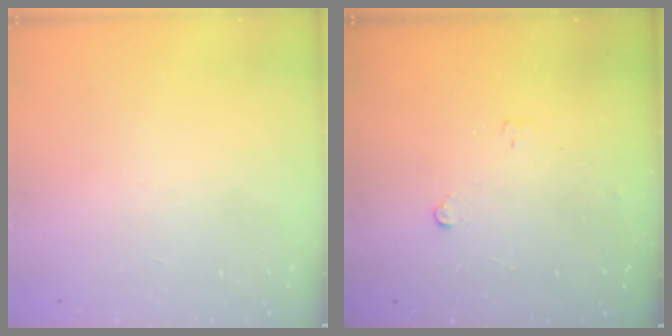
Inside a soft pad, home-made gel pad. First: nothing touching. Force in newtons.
{"total": 3.4, "press": 3.4, "slide": 0.3}